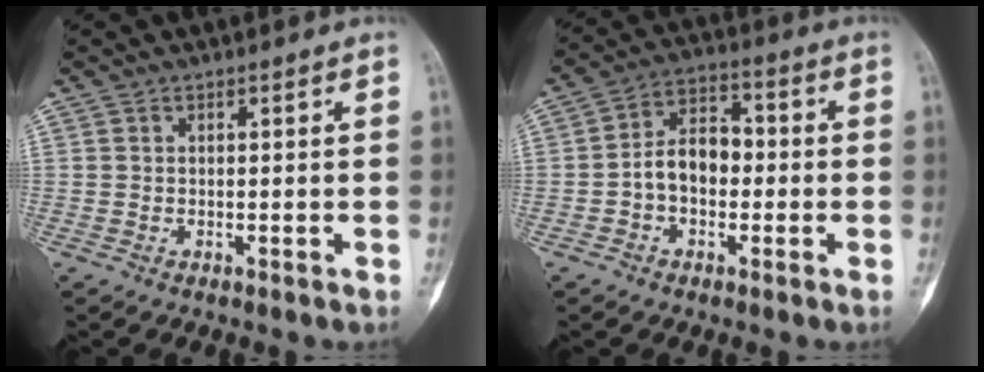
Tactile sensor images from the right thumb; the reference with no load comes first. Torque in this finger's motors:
{"motor_torque": [0.05, 0.04, 0.13, -0.13, 0.04]}